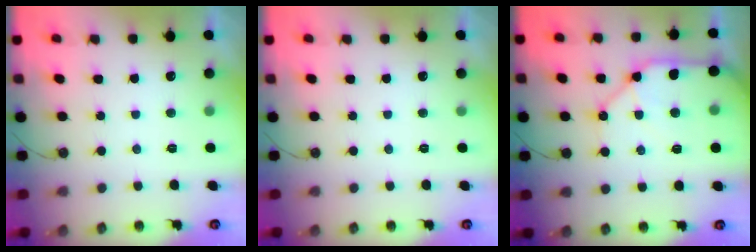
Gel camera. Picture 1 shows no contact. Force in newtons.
{"total": 0.0}
{"total": 13.8, "press": 13.7, "slide": 1.8}